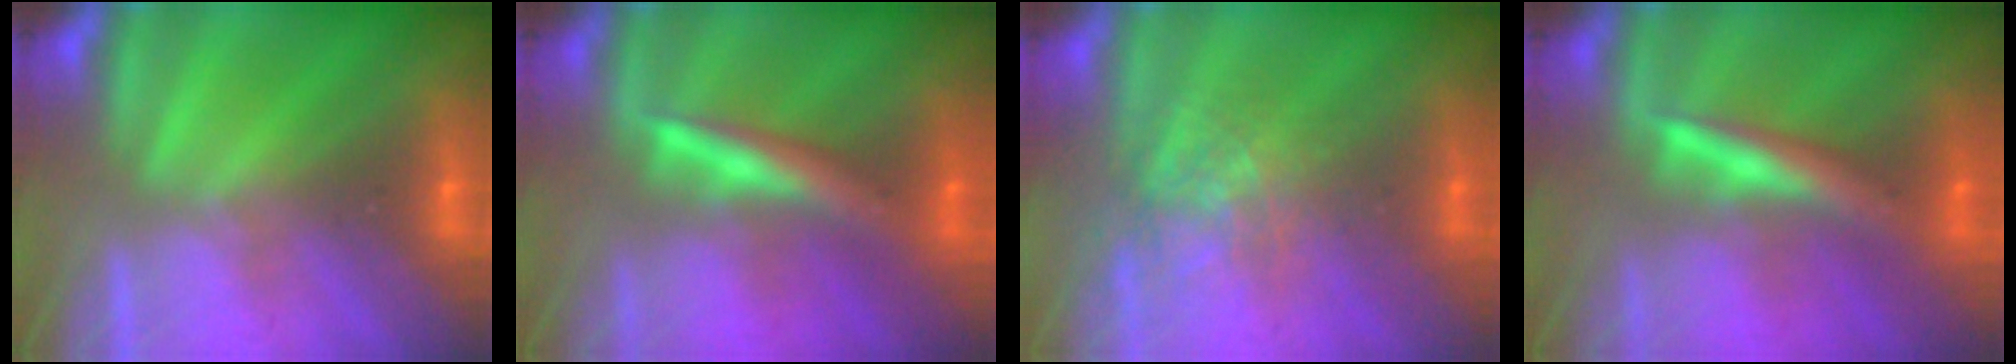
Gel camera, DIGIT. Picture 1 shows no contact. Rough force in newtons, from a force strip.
{"total": 2.9}
{"total": 2.8}
{"total": 2.9}